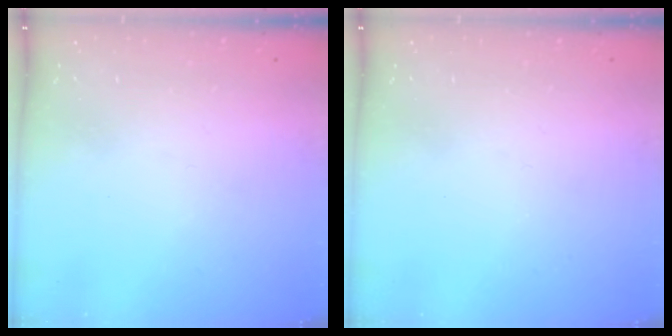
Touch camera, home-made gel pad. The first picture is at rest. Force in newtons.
{"total": 0.0}